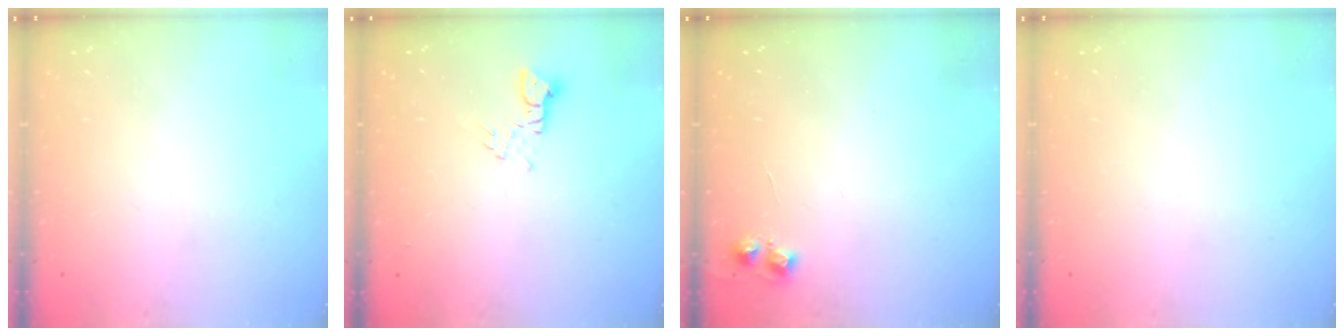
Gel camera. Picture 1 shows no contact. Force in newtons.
{"total": 2.4, "press": 2.3, "slide": 0.3}
{"total": 5.2, "press": 5.1, "slide": 0.5}
{"total": 0.0}